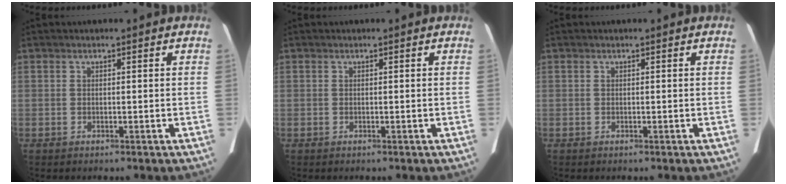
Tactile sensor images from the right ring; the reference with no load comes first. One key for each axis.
{"total": 0.0}
{"total": 0.0}